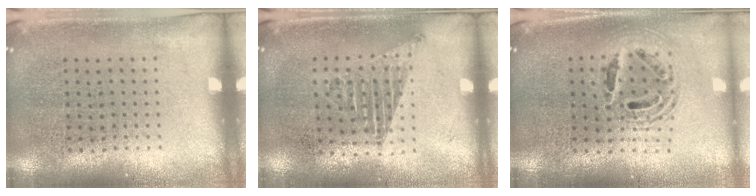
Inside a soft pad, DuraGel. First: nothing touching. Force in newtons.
{"total": 1.2, "press": 1.0, "slide": 0.7}
{"total": 1.8, "press": 1.5, "slide": 1.0}